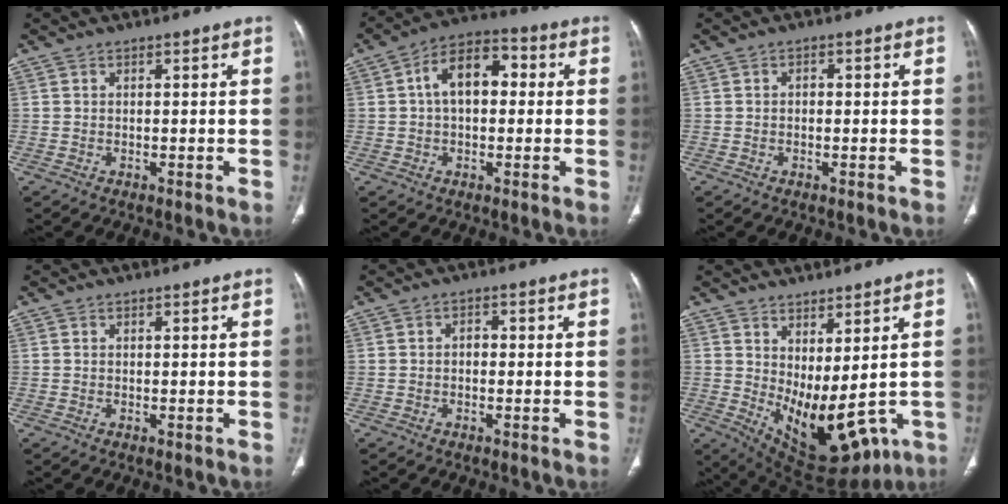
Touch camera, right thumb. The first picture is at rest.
{"total": 10.8, "force": [1.4, 6.7, 8.4], "torque": [-0.126, 0.033, 0.012]}
{"total": 1.0, "force": [0.0, 0.8, 0.6], "torque": [-0.009, 0.005, -0.003]}
{"total": 0.0}
{"total": 1.7, "force": [-0.2, 1.2, 1.2], "torque": [-0.013, 0.007, -0.005]}
{"total": 13.5, "force": [0.4, 6.5, 11.8], "torque": [-0.166, -0.025, 0.040]}